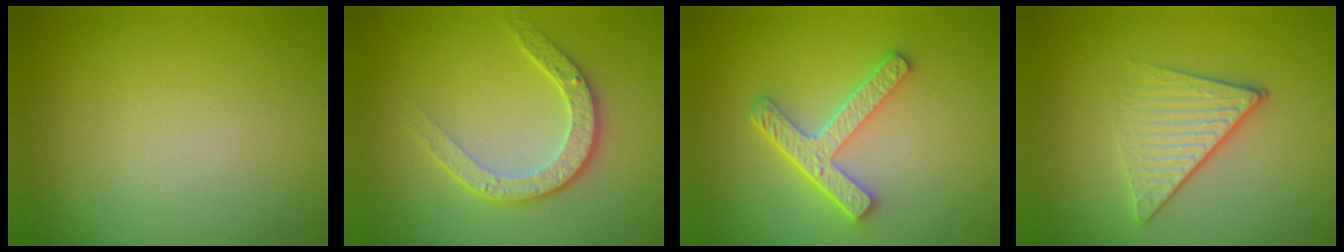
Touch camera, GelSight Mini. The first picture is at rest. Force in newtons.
{"total": 3.4, "press": 2.9, "slide": 1.8}
{"total": 4.3, "press": 3.3, "slide": 2.7}
{"total": 4.3, "press": 2.8, "slide": 3.2}